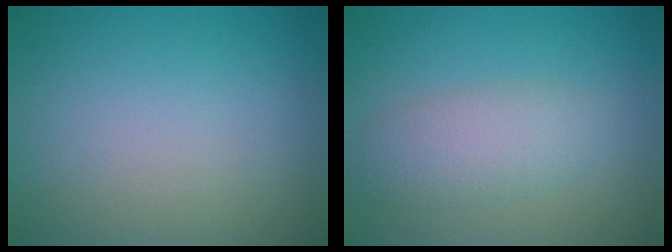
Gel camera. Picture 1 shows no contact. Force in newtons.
{"total": 3.5, "press": 3.5, "slide": 0.0}